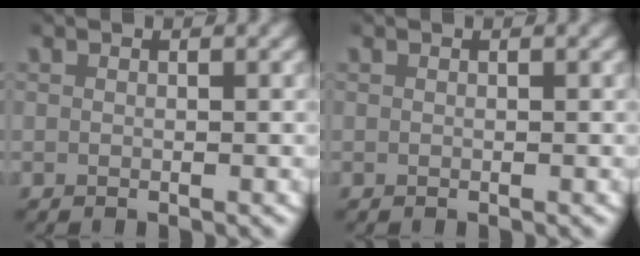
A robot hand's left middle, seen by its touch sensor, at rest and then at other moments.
{"total": 0.0}